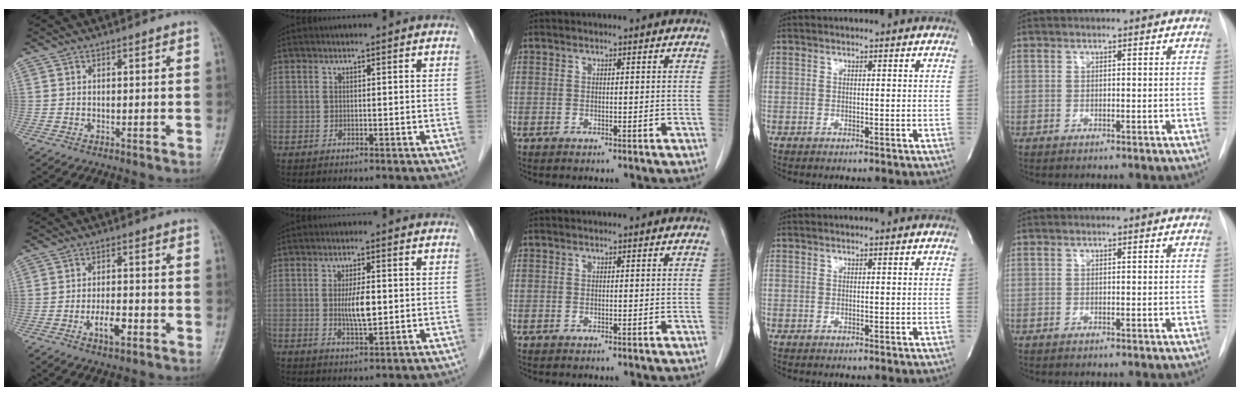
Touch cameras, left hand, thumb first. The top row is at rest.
{"thumb": {"total": 5.0, "force": [-2.3, 2.2, 3.8], "torque": [-0.062, 0.010, -0.036]}, "index": {"total": 4.7, "force": [0.0, 1.0, 4.6], "torque": [-0.088, -0.006, 0.001]}}